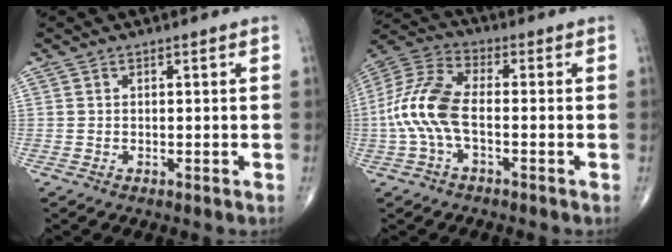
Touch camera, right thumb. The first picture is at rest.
{"total": 11.5, "force": [-1.9, 5.4, 10.0], "torque": [-0.233, 0.029, -0.044]}